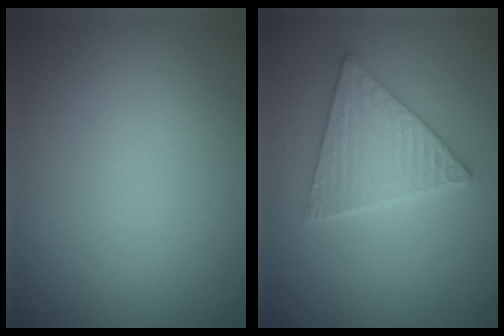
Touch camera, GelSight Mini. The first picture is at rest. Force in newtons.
{"total": 4.5, "press": 3.9, "slide": 2.1}